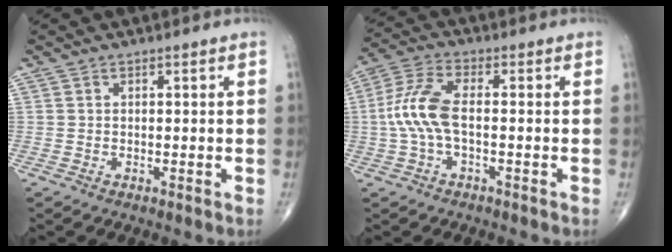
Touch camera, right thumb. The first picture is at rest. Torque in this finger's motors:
{"motor_torque": [0.43, 1.67, 0.97, -0.42, 0.12]}